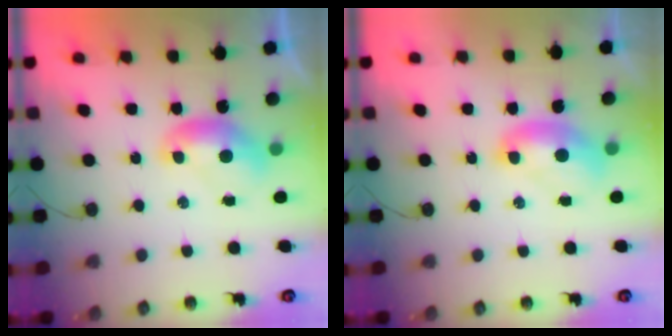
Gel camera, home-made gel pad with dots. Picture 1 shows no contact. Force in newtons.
{"total": 2.0, "press": 2.0, "slide": 0.4}